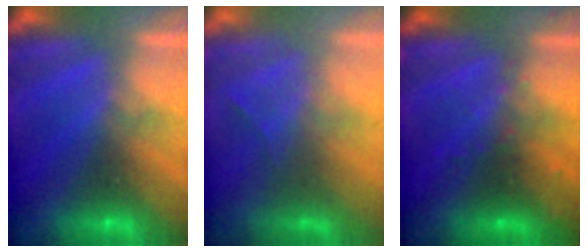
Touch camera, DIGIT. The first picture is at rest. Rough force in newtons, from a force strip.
{"total": 2.3}
{"total": 2.8}